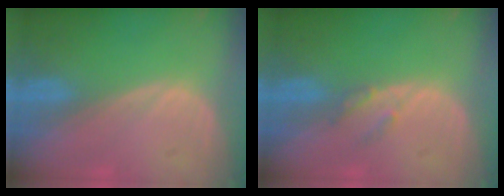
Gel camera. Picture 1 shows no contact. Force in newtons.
{"total": 1.9, "press": 1.9, "slide": 0.1}